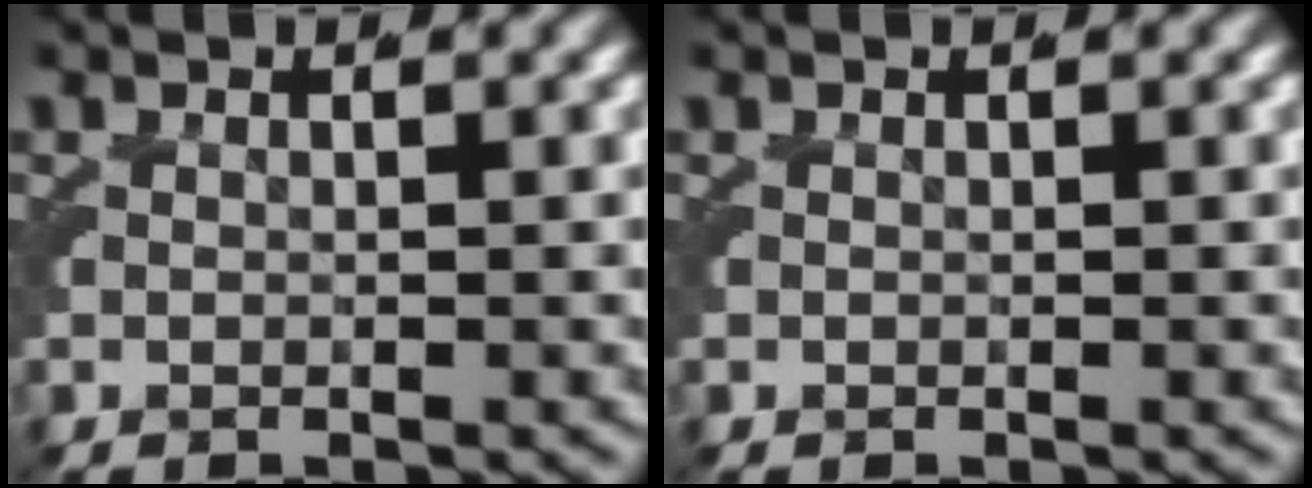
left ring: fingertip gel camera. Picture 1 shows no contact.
{"total": 0.0}